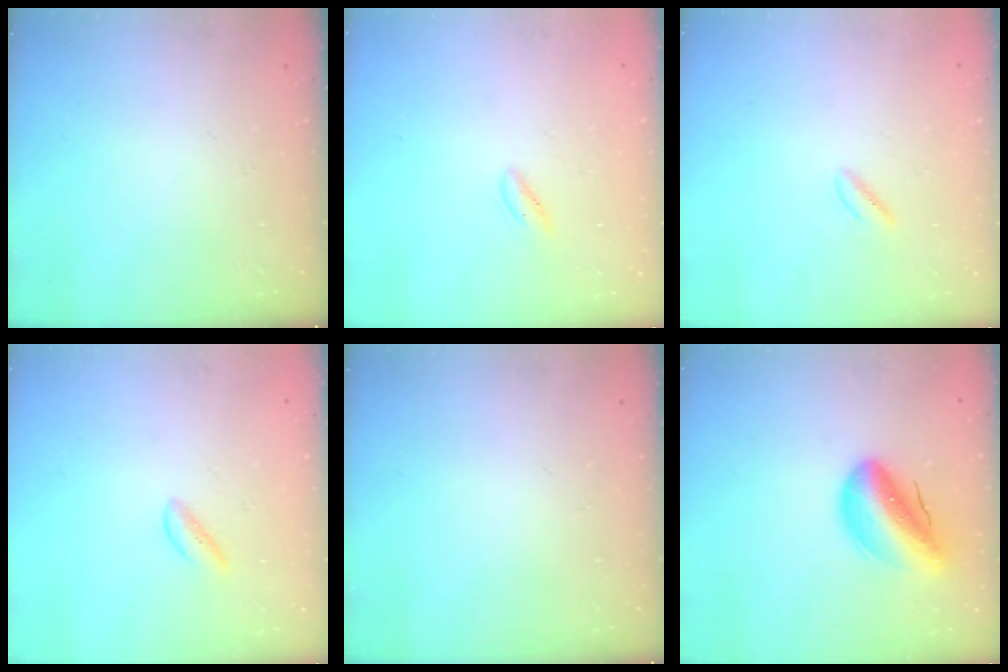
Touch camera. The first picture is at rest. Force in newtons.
{"total": 2.1, "press": 2.0, "slide": 0.7}
{"total": 1.5, "press": 1.3, "slide": 0.8}
{"total": 0.6, "press": 0.5, "slide": 0.3}
{"total": 0.0}
{"total": 14.1, "press": 13.5, "slide": 4.0}